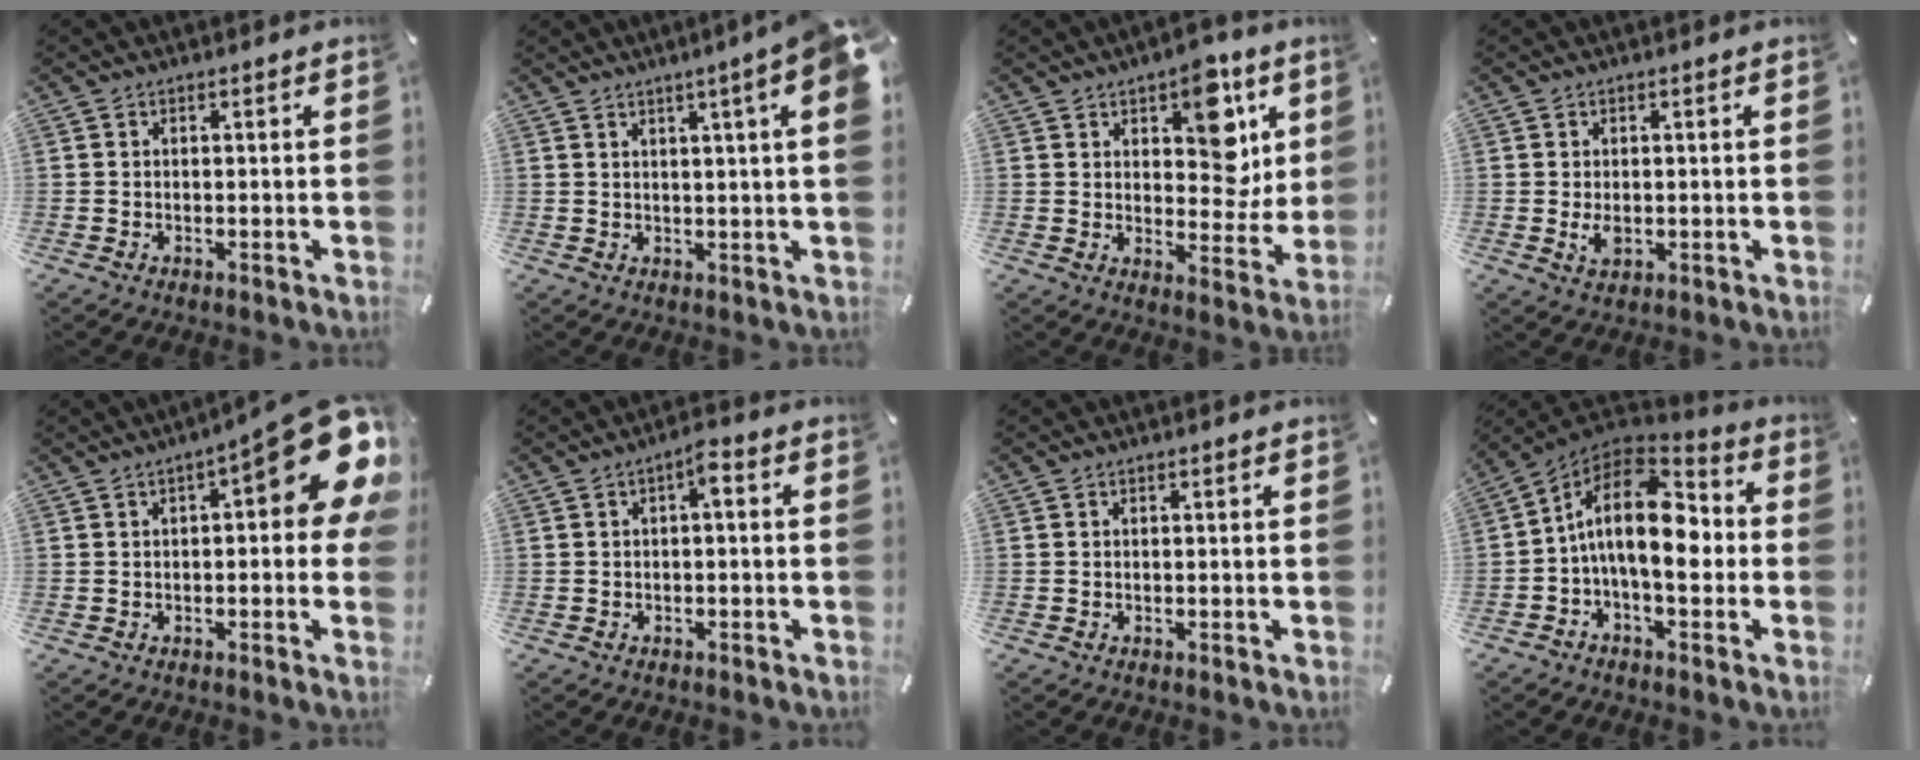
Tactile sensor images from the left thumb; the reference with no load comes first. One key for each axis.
{"total": 7.5, "fx": 3.5, "fy": 0.0, "fz": 6.6, "tx": -0.104, "ty": -0.017, "tz": 0.055}
{"total": 13.3, "fx": 6.4, "fy": 8.1, "fz": 8.3, "tx": -0.092, "ty": -0.041, "tz": 0.108}
{"total": 3.0, "fx": -0.3, "fy": 1.9, "fz": 2.2, "tx": -0.055, "ty": -0.003, "tz": -0.008}
{"total": 18.6, "fx": 6.8, "fy": 6.4, "fz": 16.1, "tx": -0.198, "ty": -0.054, "tz": 0.106}
{"total": 3.1, "fx": -0.6, "fy": 1.1, "fz": 2.8, "tx": -0.046, "ty": 0.011, "tz": -0.016}
{"total": 0.0}
{"total": 16.0, "fx": -0.3, "fy": 8.6, "fz": 13.5, "tx": -0.248, "ty": -0.006, "tz": -0.010}